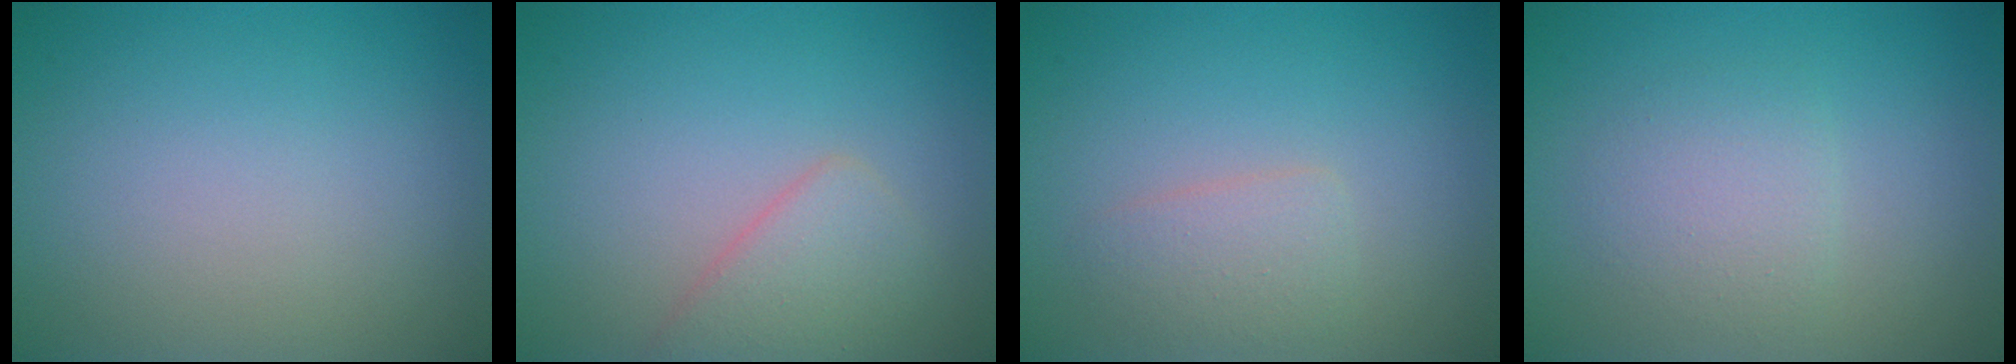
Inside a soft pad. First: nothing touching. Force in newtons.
{"total": 2.6, "press": 2.6, "slide": 0.1}
{"total": 1.9, "press": 1.9, "slide": 0.0}
{"total": 2.3, "press": 2.3, "slide": 0.1}